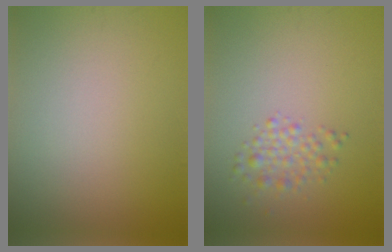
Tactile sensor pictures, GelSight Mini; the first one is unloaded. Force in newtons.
{"total": 2.2, "press": 2.2, "slide": 0.1}